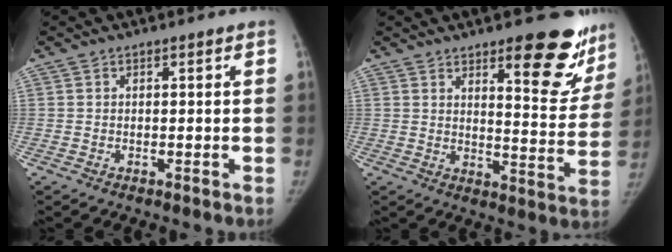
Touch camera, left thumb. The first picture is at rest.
{"total": 15.7, "force": [10.0, 5.0, 11.0], "torque": [-0.083, -0.074, 0.136]}